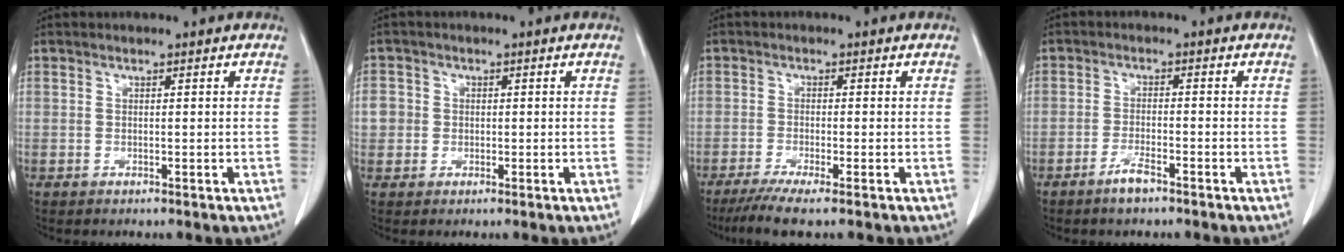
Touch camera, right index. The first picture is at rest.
{"total": 3.0, "force": [0.0, 2.9, 0.5], "torque": [0.003, 0.012, 0.000]}
{"total": 5.5, "force": [-4.0, -0.1, 3.8], "torque": [-0.062, -0.014, -0.070]}
{"total": 3.1, "force": [-2.3, 0.5, 2.0], "torque": [-0.040, -0.001, -0.043]}